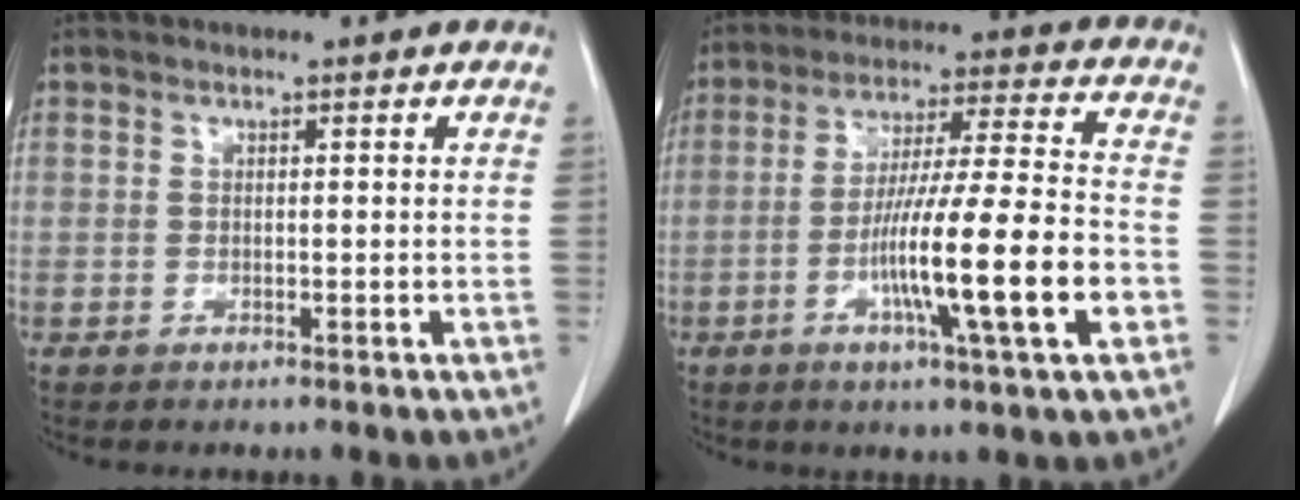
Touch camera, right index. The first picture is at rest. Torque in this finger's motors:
{"motor_torque": [2.08, -0.06, 1.05, 0.20]}